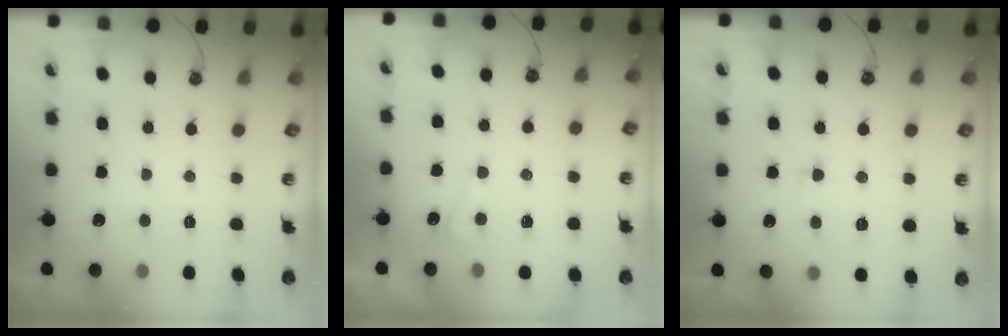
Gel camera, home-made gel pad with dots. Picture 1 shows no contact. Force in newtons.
{"total": 1.6, "press": 1.6, "slide": 0.5}
{"total": 1.0, "press": 0.7, "slide": 0.8}